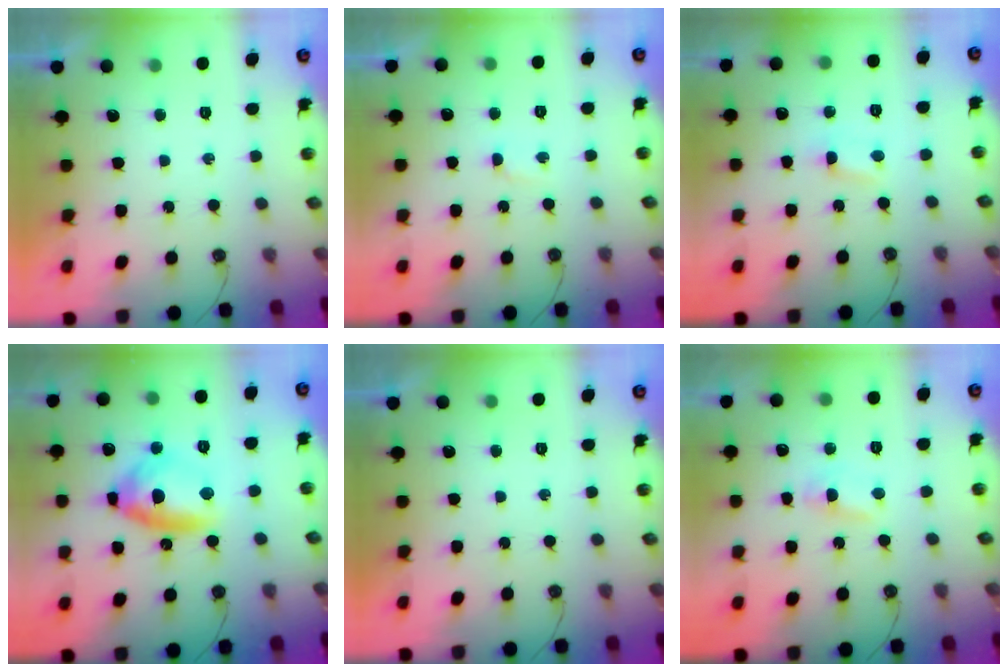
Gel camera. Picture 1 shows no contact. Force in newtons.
{"total": 1.0, "press": 0.8, "slide": 0.7}
{"total": 1.3, "press": 1.3, "slide": 0.2}
{"total": 12.9, "press": 12.8, "slide": 1.8}
{"total": 0.0}
{"total": 3.8, "press": 3.8, "slide": 0.5}